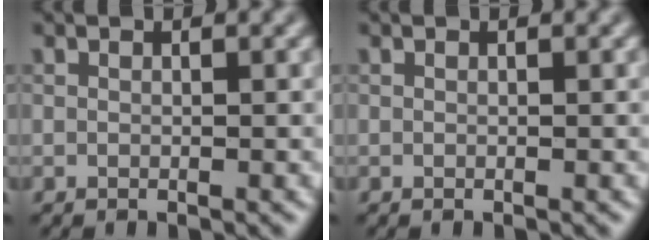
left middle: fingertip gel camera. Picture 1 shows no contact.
{"total": 0.0}